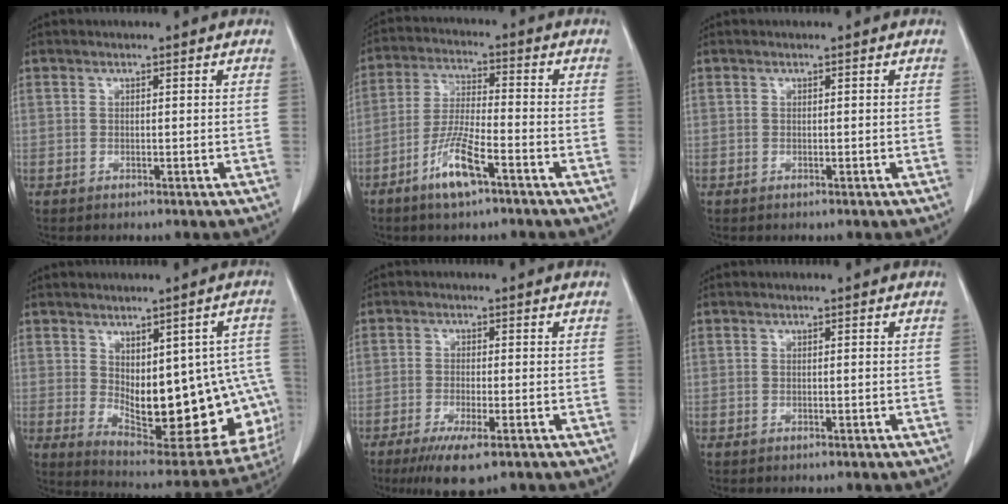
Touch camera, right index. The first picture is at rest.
{"total": 8.3, "force": [-4.7, 1.2, 6.7], "torque": [-0.140, -0.009, -0.091]}
{"total": 0.0}
{"total": 20.8, "force": [-2.0, 8.9, 18.7], "torque": [-0.183, 0.007, 0.005]}
{"total": 6.4, "force": [-3.8, 0.9, 5.0], "torque": [-0.091, -0.018, -0.062]}
{"total": 0.0}